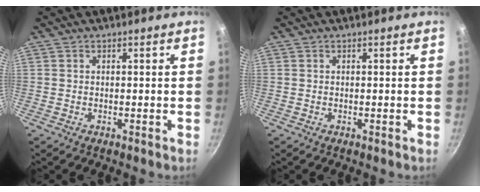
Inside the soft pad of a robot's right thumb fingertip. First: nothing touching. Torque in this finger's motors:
{"motor_torque": [0.00, 0.00, 0.13, 0.02, 0.03]}